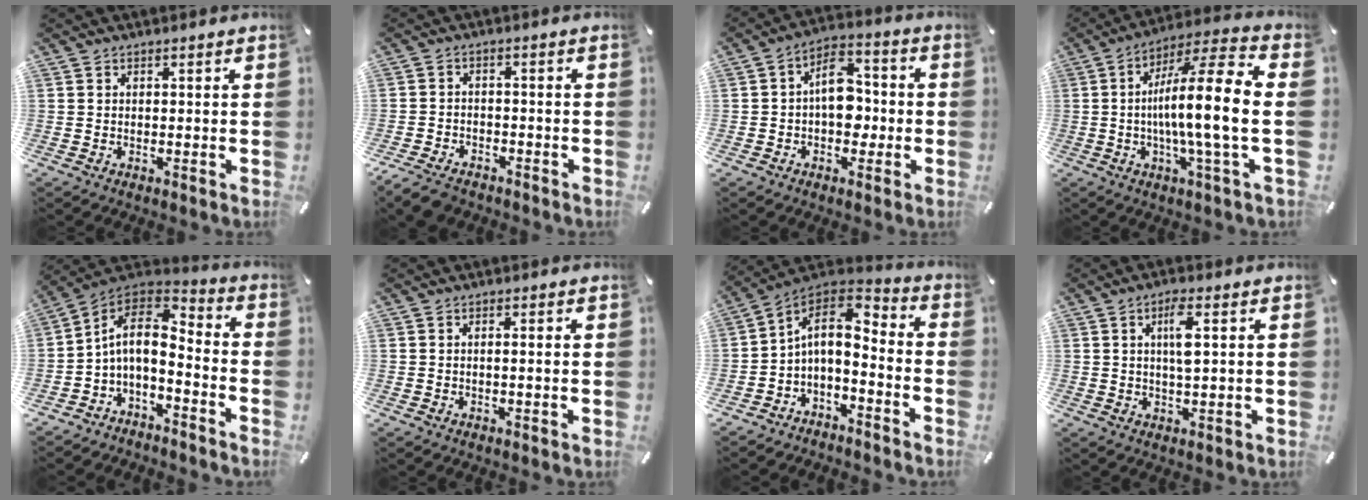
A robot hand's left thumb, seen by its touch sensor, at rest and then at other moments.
{"total": 4.6, "force": [-3.9, 2.1, 1.5], "torque": [-0.041, 0.015, -0.078]}
{"total": 10.0, "force": [-1.1, 6.8, 7.2], "torque": [-0.109, 0.016, -0.018]}
{"total": 16.5, "force": [-0.5, 1.4, 16.5], "torque": [-0.279, -0.007, -0.021]}
{"total": 8.9, "force": [-1.0, 5.2, 7.1], "torque": [-0.152, -0.006, -0.020]}
{"total": 1.2, "force": [-0.1, 0.0, 1.2], "torque": [-0.022, -0.003, -0.001]}
{"total": 8.5, "force": [0.0, 5.6, 6.5], "torque": [-0.122, -0.002, 0.004]}
{"total": 5.8, "force": [1.6, 1.2, 5.5], "torque": [-0.103, -0.001, 0.022]}